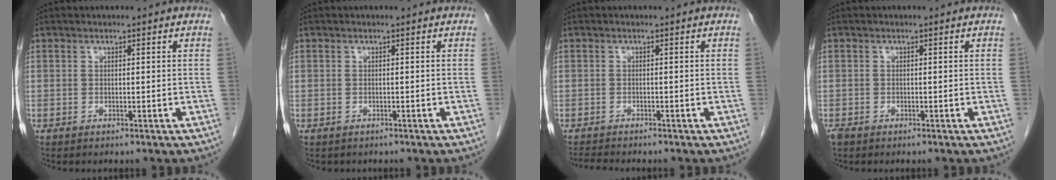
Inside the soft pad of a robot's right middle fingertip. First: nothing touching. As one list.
[{"total": 0.8, "force": [-0.6, 0.5, 0.0], "torque": [-0.011, 0.001, -0.008]}, {"total": 2.8, "force": [-2.6, 0.2, 0.9], "torque": [-0.016, -0.011, -0.043]}, {"total": 1.0, "force": [-0.8, 0.5, 0.4], "torque": [-0.017, -0.003, -0.013]}]